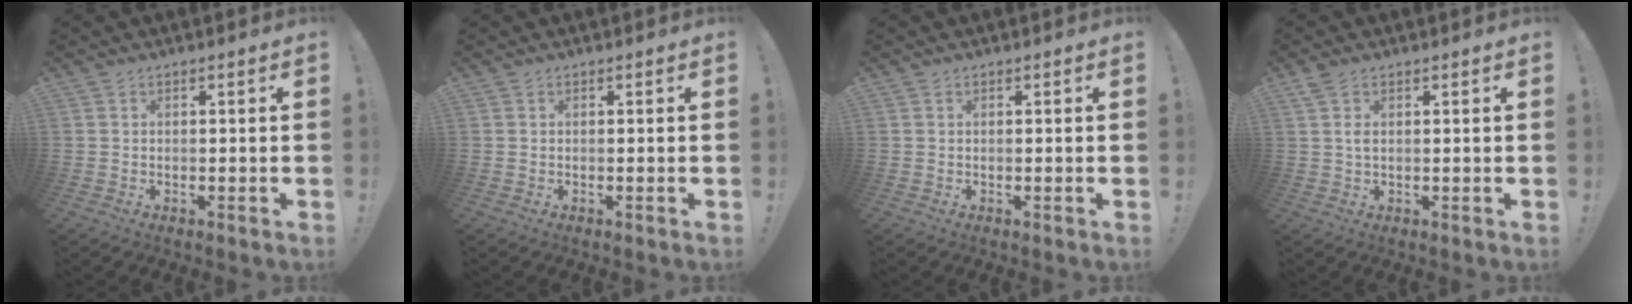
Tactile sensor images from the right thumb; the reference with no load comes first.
{"total": 0.0}
{"total": 0.0}
{"total": 2.5, "force": [1.0, 1.2, 1.9], "torque": [-0.038, 0.003, 0.017]}